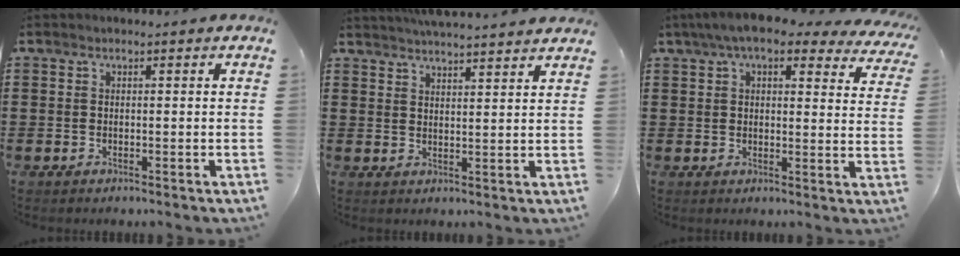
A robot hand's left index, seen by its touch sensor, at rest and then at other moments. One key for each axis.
{"total": 3.8, "fx": 3.8, "fy": -0.3, "fz": 0.4, "tx": -0.020, "ty": -0.017, "tz": 0.067}
{"total": 7.3, "fx": 5.6, "fy": 1.6, "fz": 4.4, "tx": -0.094, "ty": -0.011, "tz": 0.099}